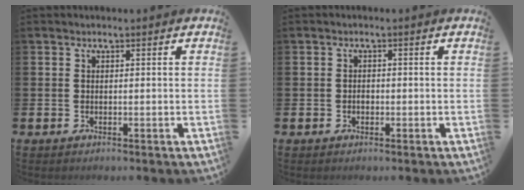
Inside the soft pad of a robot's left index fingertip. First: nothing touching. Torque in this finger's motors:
{"motor_torque": [0.24, 0.15, 0.00, 0.00]}